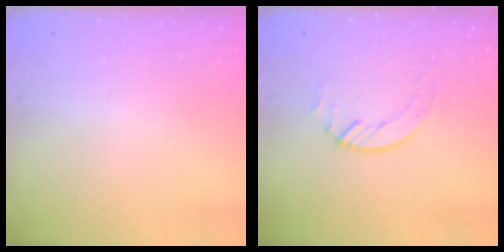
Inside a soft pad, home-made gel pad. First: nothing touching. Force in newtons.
{"total": 4.2, "press": 4.1, "slide": 0.5}